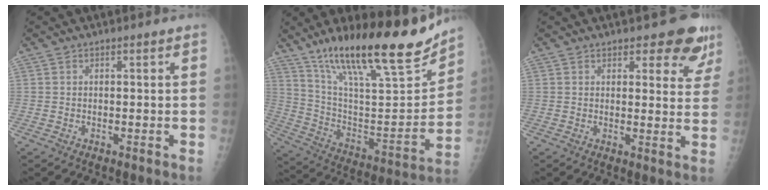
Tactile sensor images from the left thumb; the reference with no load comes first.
{"total": 27.3, "force": [19.0, 6.9, 18.3], "torque": [-0.271, -0.065, 0.322]}
{"total": 8.1, "force": [6.2, 3.6, 3.9], "torque": [-0.006, -0.035, 0.060]}